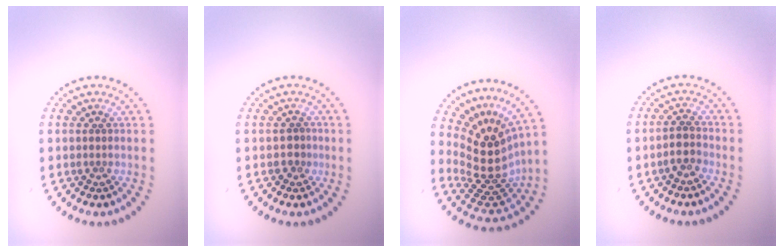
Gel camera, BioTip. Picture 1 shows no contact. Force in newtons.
{"total": 1.2, "press": 1.1, "slide": 0.6}
{"total": 5.2, "press": 3.6, "slide": 3.7}
{"total": 1.9, "press": 1.6, "slide": 1.1}